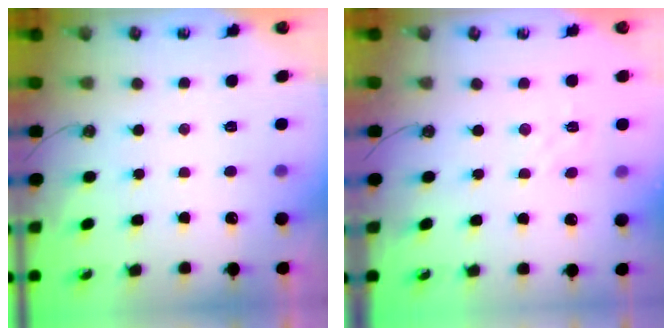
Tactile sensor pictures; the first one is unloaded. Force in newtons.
{"total": 1.8, "press": 1.7, "slide": 0.6}